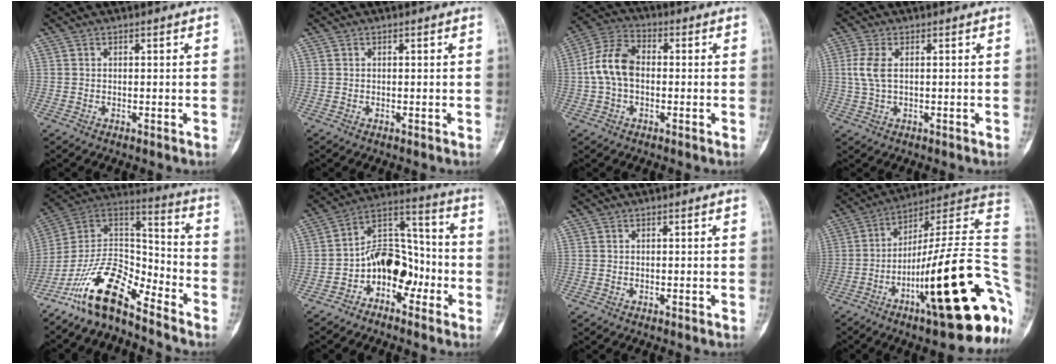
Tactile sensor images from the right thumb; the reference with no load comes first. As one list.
[{"total": 0.0}, {"total": 9.4, "force": [-0.4, 6.1, 7.1], "torque": [-0.137, 0.029, -0.018]}, {"total": 4.3, "force": [0.6, 2.1, 3.7], "torque": [-0.099, 0.007, 0.015]}, {"total": 15.1, "force": [-11.4, 5.2, 8.5], "torque": [-0.138, 0.102, -0.222]}, {"total": 11.5, "force": [-4.6, 7.8, 7.1], "torque": [-0.086, 0.076, -0.091]}, {"total": 0.0}, {"total": 28.2, "force": [-7.7, 5.6, 26.5], "torque": [-0.315, 0.056, -0.115]}]